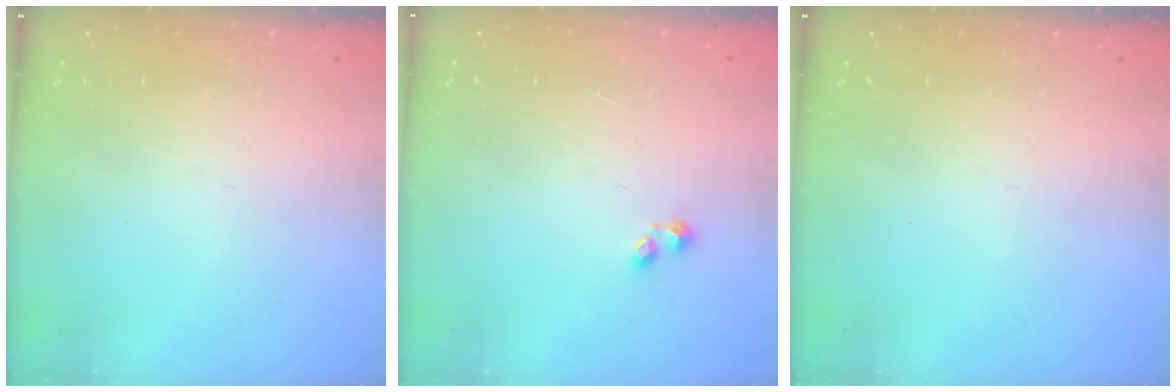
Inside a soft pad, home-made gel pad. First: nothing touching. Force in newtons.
{"total": 1.2, "press": 1.1, "slide": 0.5}
{"total": 0.0}